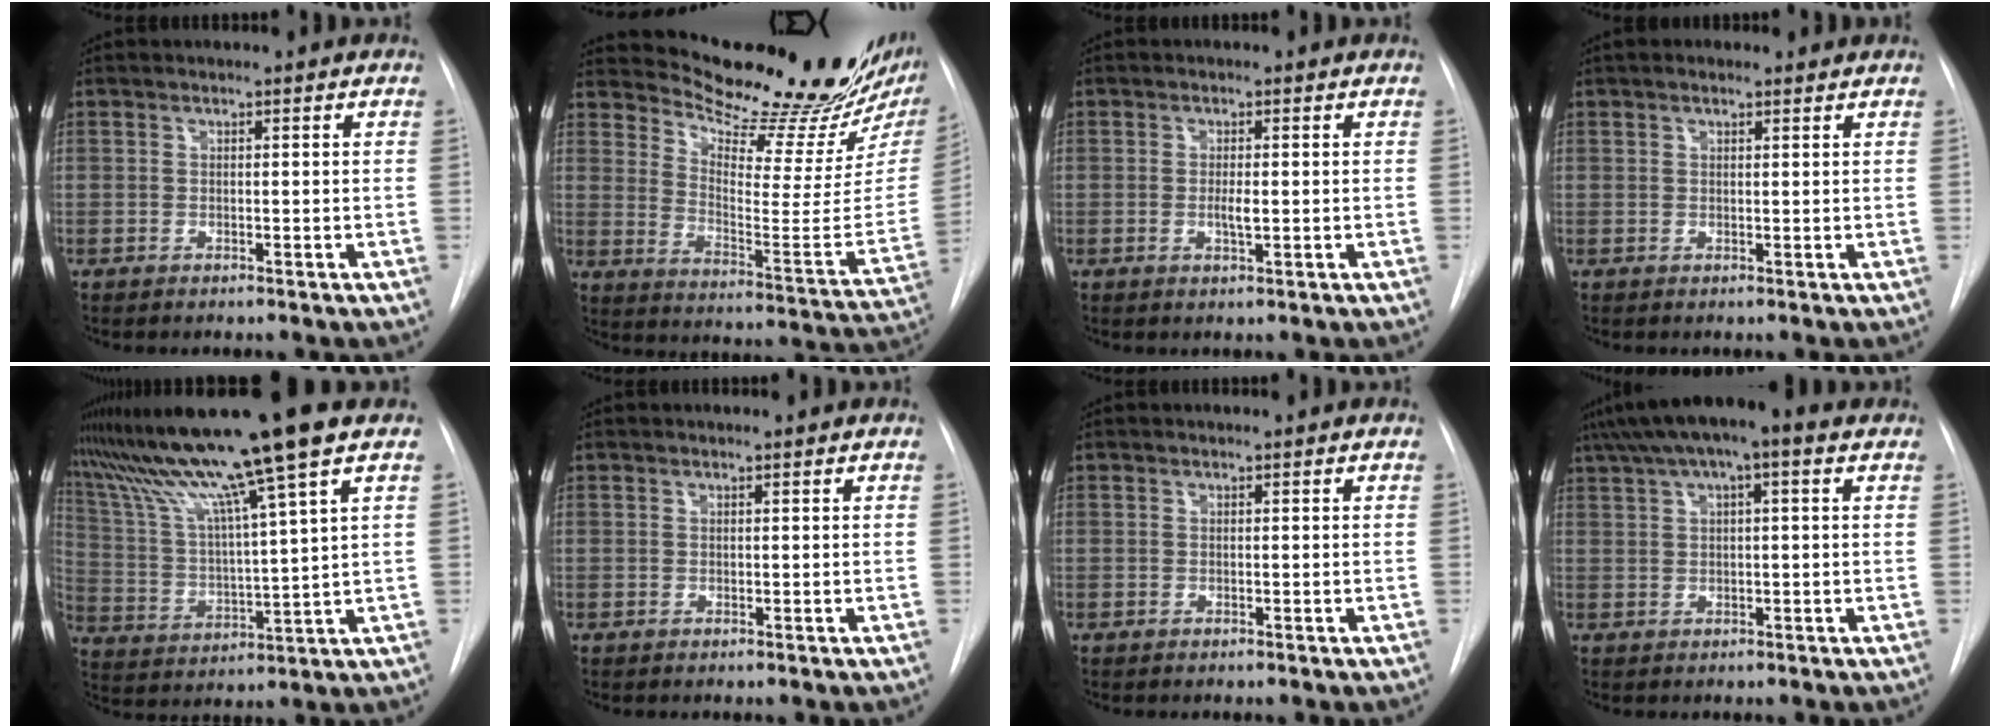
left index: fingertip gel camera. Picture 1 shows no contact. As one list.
[{"total": 22.3, "force": [19.7, 1.3, 10.3], "torque": [-0.157, -0.093, 0.271]}, {"total": 1.8, "force": [-0.1, 0.4, 1.8], "torque": [-0.035, -0.002, -0.002]}, {"total": 2.0, "force": [1.5, 0.8, 1.0], "torque": [-0.019, 0.017, 0.022]}, {"total": 16.0, "force": [11.7, -2.6, 10.7], "torque": [-0.186, -0.001, 0.206]}, {"total": 0.0}, {"total": 0.0}, {"total": 9.8, "force": [5.9, 2.0, 7.6], "torque": [-0.129, 0.049, 0.089]}]